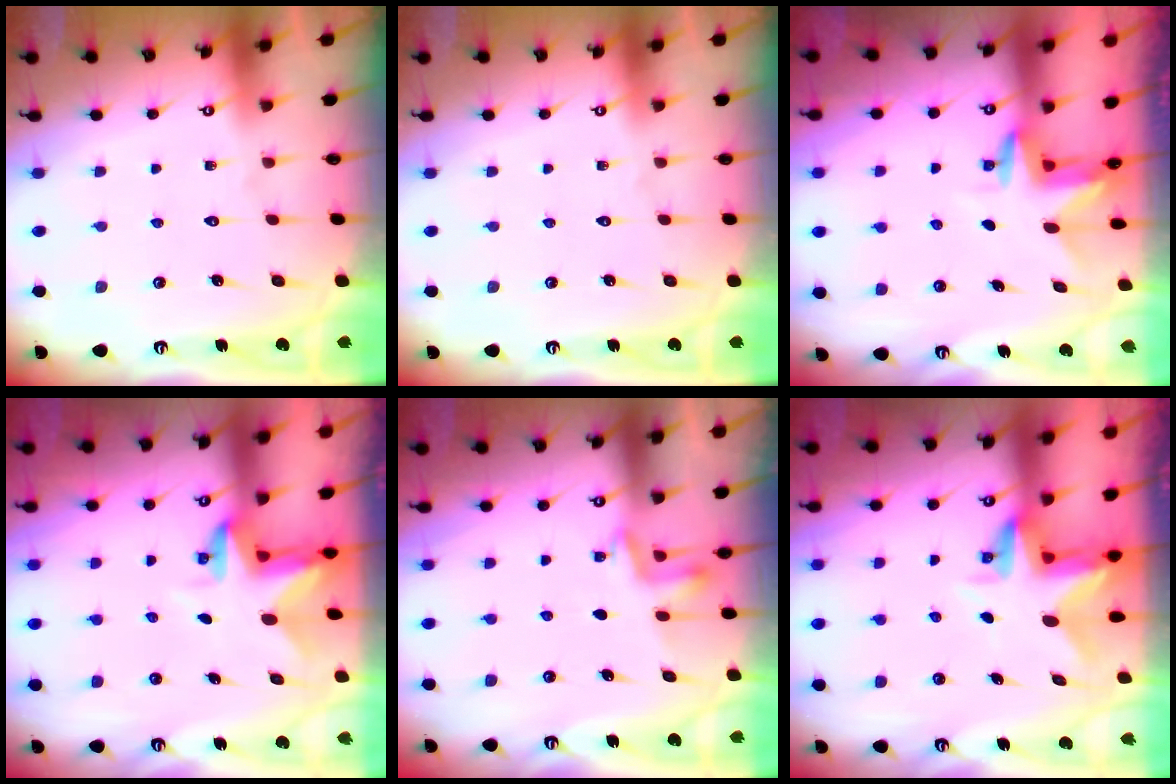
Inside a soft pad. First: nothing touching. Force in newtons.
{"total": 0.0}
{"total": 3.3, "press": 3.3, "slide": 0.3}
{"total": 3.0, "press": 3.0, "slide": 0.4}
{"total": 3.5, "press": 3.5, "slide": 0.3}
{"total": 3.8, "press": 3.8, "slide": 0.5}